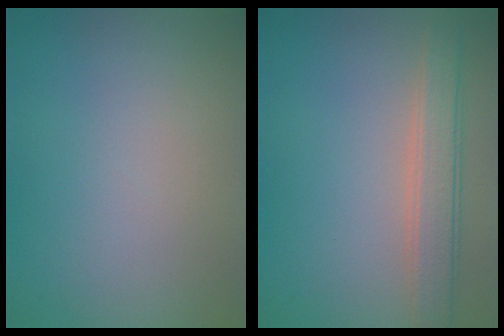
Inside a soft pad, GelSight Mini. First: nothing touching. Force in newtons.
{"total": 3.3, "press": 3.3, "slide": 0.3}